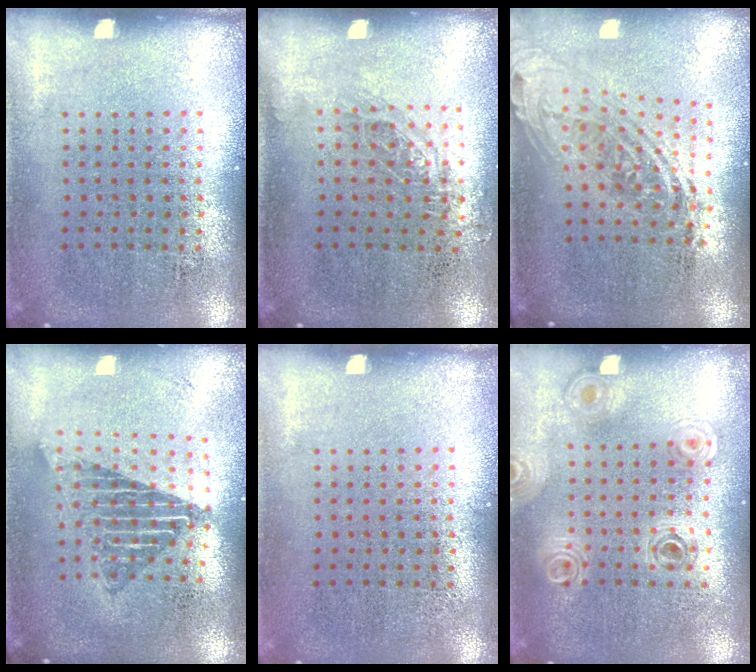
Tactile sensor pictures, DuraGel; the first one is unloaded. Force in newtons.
{"total": 0.7, "press": 0.7, "slide": 0.1}
{"total": 2.1, "press": 1.6, "slide": 1.4}
{"total": 1.6, "press": 1.4, "slide": 0.9}
{"total": 0.0}
{"total": 0.8, "press": 0.8, "slide": 0.1}